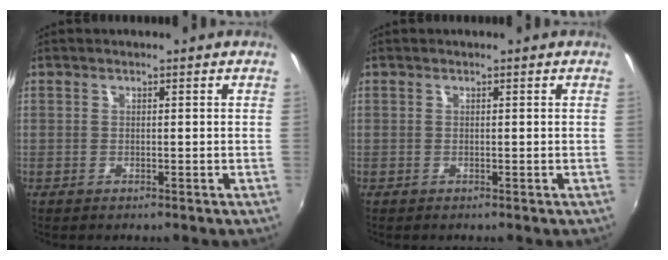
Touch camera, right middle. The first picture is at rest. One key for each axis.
{"total": 0.0}